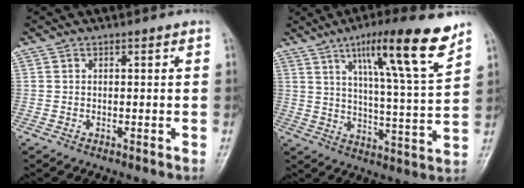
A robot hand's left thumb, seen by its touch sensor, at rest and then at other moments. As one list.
[{"total": 16.6, "force": [10.0, 1.8, 13.1], "torque": [-0.195, -0.048, 0.158]}]